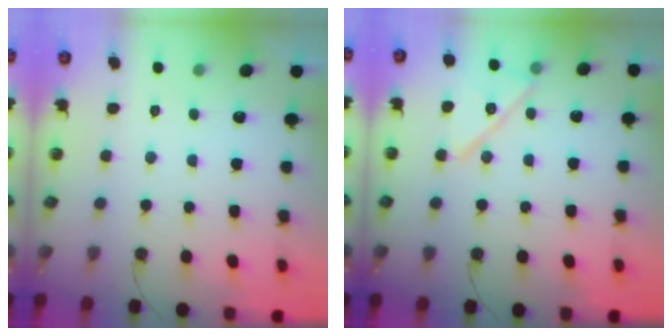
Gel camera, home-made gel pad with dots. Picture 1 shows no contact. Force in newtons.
{"total": 14.2, "press": 14.2, "slide": 0.3}